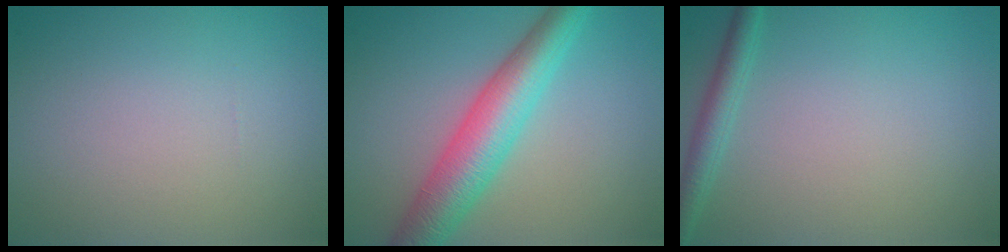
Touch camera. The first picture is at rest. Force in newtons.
{"total": 6.4, "press": 6.3, "slide": 0.1}
{"total": 2.0, "press": 2.0, "slide": 0.1}